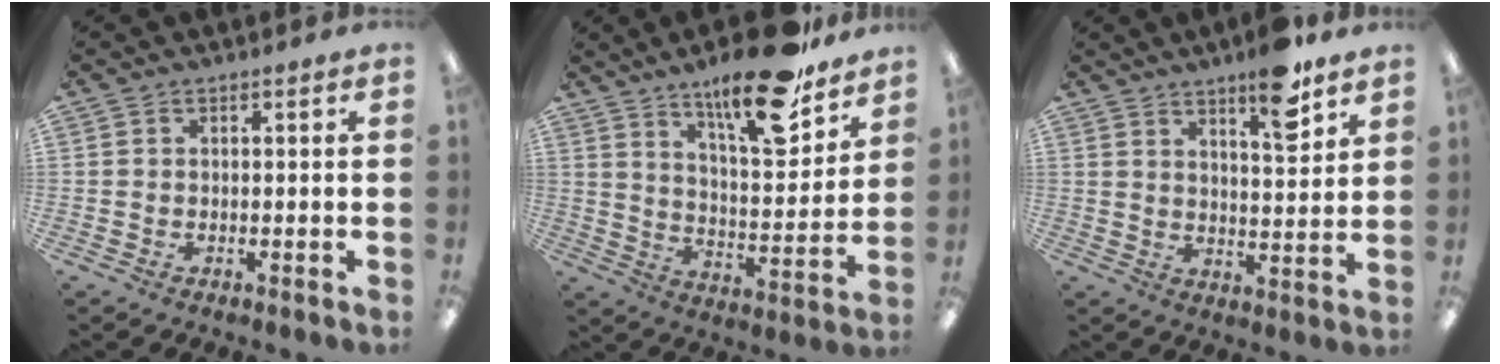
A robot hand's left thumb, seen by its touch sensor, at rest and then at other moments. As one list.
[{"total": 20.4, "force": [15.1, 6.1, 12.3], "torque": [-0.188, -0.093, 0.246]}, {"total": 7.5, "force": [5.6, 3.0, 4.1], "torque": [-0.037, -0.035, 0.091]}]